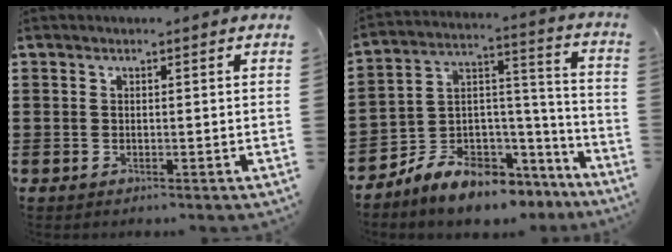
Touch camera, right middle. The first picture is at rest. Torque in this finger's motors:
{"motor_torque": [2.14, 0.00, 0.38, 0.21]}